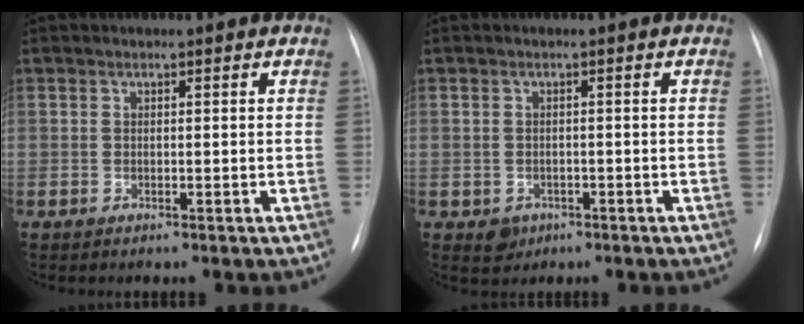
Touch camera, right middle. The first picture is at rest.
{"total": 2.3, "force": [-1.1, 1.9, 0.6], "torque": [-0.006, 0.004, -0.010]}